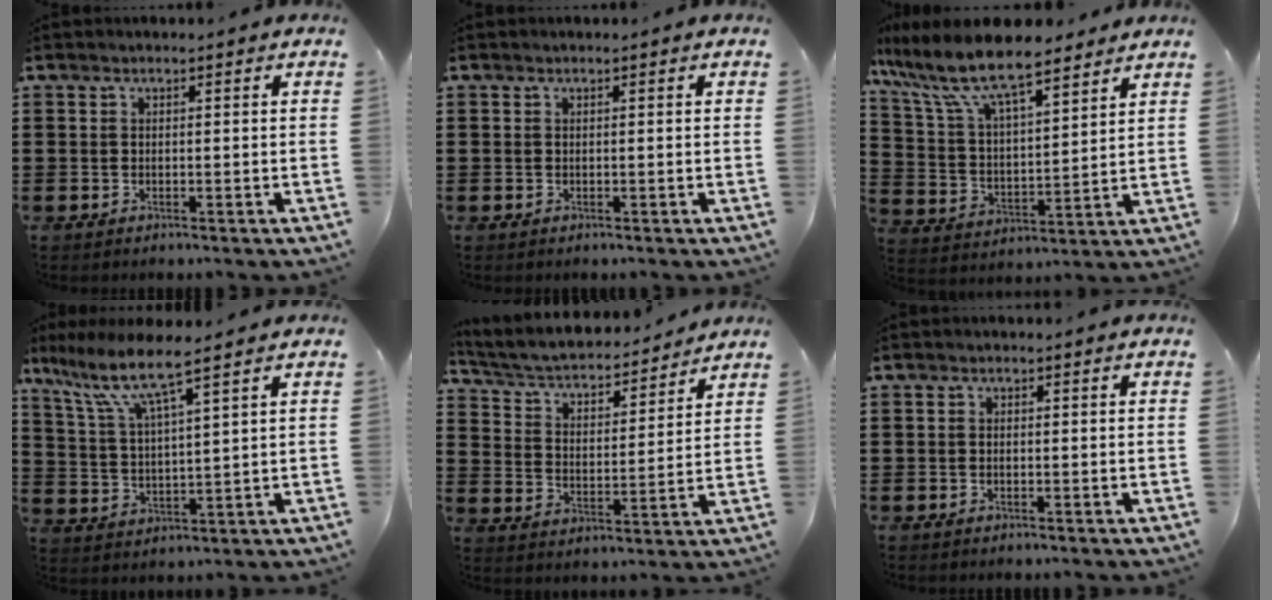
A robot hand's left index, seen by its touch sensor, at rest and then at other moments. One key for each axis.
{"total": 0.0}
{"total": 10.3, "fx": 8.5, "fy": 2.1, "fz": 5.3, "tx": -0.139, "ty": -0.036, "tz": 0.146}
{"total": 7.9, "fx": 5.8, "fy": 0.4, "fz": 5.4, "tx": -0.126, "ty": -0.025, "tz": 0.096}
{"total": 4.1, "fx": 3.8, "fy": 0.8, "fz": 1.5, "tx": -0.050, "ty": -0.030, "tz": 0.056}
{"total": 0.6, "fx": -0.4, "fy": 0.4, "fz": 0.2, "tx": -0.006, "ty": 0.000, "tz": -0.008}